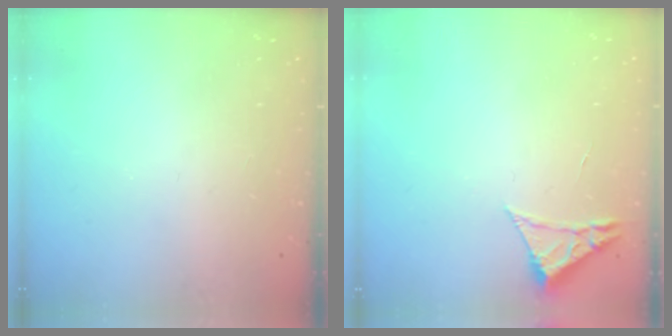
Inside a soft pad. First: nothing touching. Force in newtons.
{"total": 2.3, "press": 2.3, "slide": 0.4}